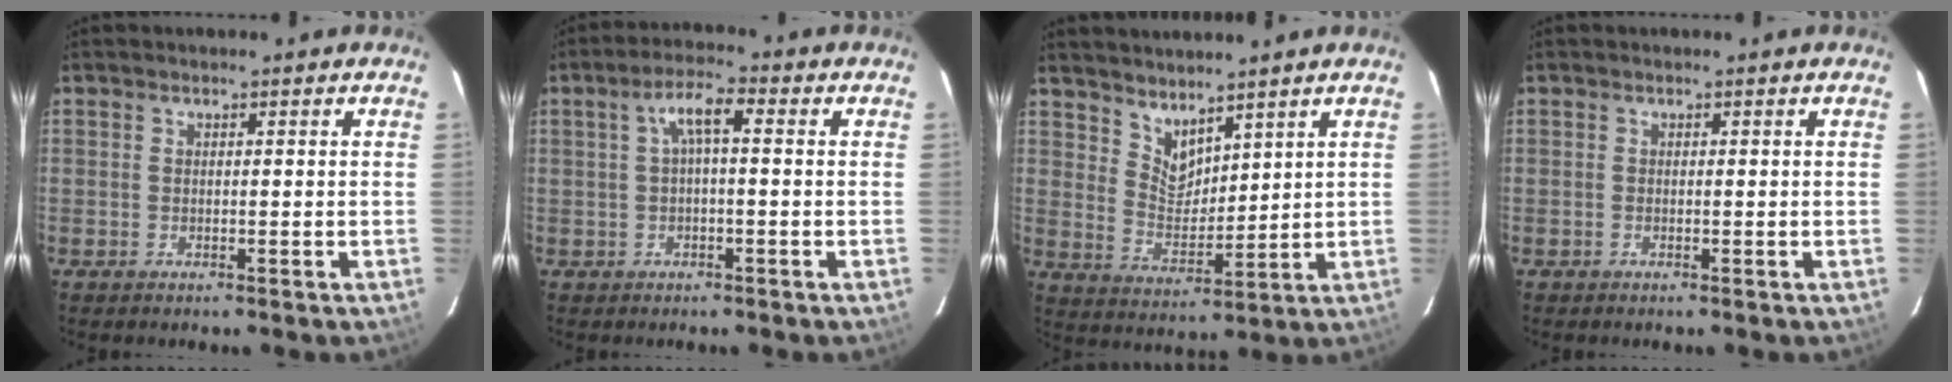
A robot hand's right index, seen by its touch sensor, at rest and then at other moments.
{"total": 4.6, "force": [0.5, 1.2, 4.4], "torque": [-0.083, 0.015, 0.012]}
{"total": 7.8, "force": [6.6, 3.5, 2.4], "torque": [-0.038, -0.001, 0.135]}
{"total": 0.0}